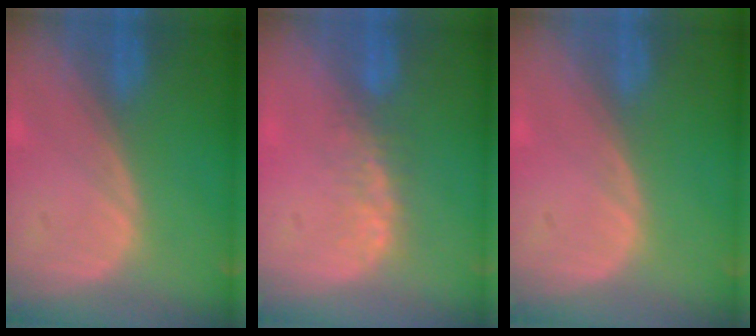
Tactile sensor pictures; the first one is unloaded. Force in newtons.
{"total": 3.1, "press": 2.7, "slide": 1.5}
{"total": 0.0}